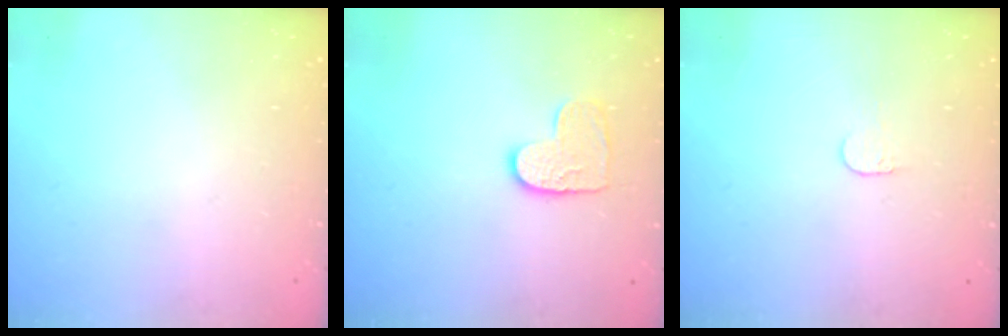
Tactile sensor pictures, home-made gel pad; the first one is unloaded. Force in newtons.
{"total": 8.2, "press": 8.2, "slide": 0.5}
{"total": 3.6, "press": 3.6, "slide": 0.3}